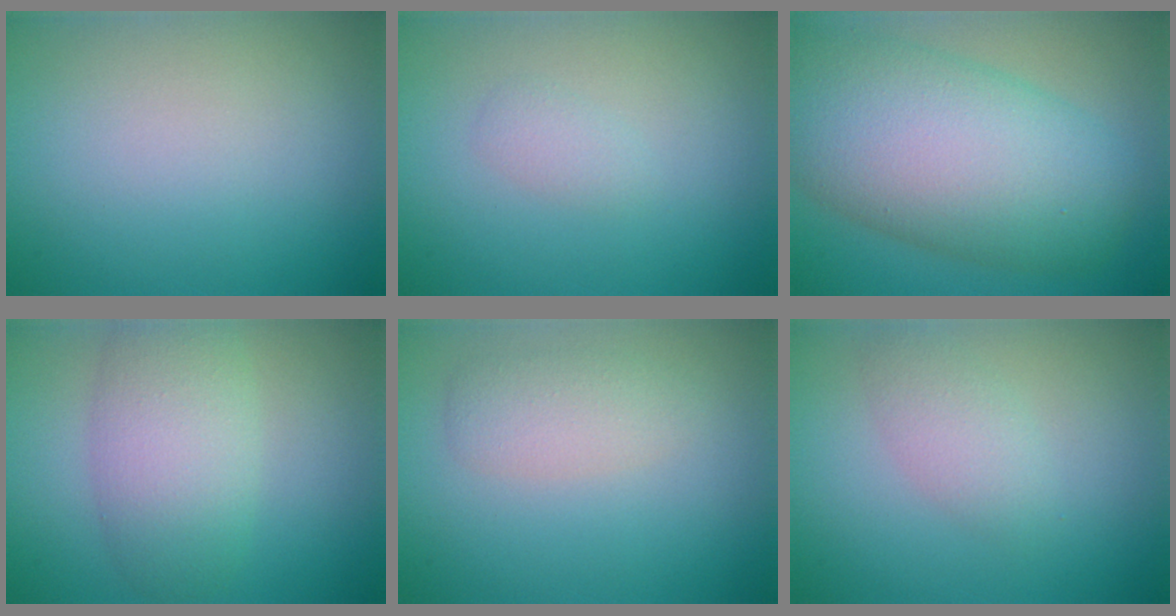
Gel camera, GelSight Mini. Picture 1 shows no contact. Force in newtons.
{"total": 1.1, "press": 1.1, "slide": 0.1}
{"total": 12.3, "press": 12.3, "slide": 0.4}
{"total": 5.1, "press": 5.0, "slide": 0.3}
{"total": 2.3, "press": 2.3, "slide": 0.1}
{"total": 2.2, "press": 2.2, "slide": 0.0}